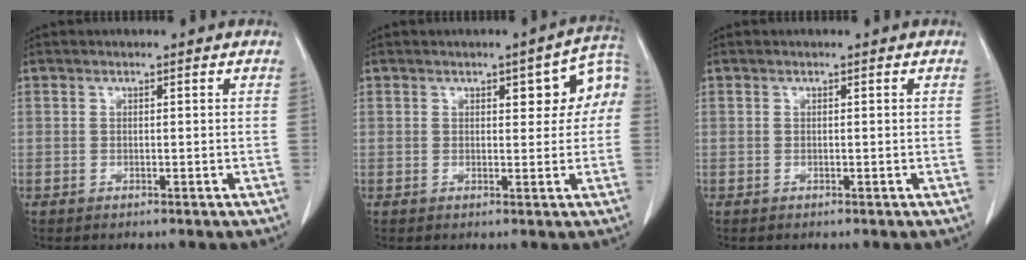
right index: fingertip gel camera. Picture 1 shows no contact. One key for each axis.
{"total": 6.6, "fx": 1.6, "fy": 2.6, "fz": 5.9, "tx": -0.063, "ty": 0.028, "tz": 0.016}
{"total": 0.0}